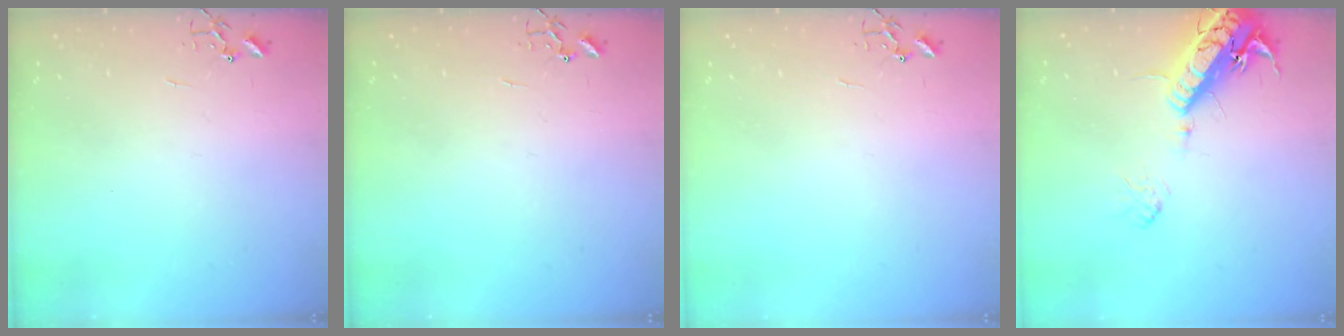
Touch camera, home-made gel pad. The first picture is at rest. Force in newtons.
{"total": 0.0}
{"total": 0.0}
{"total": 16.4, "press": 15.9, "slide": 3.8}